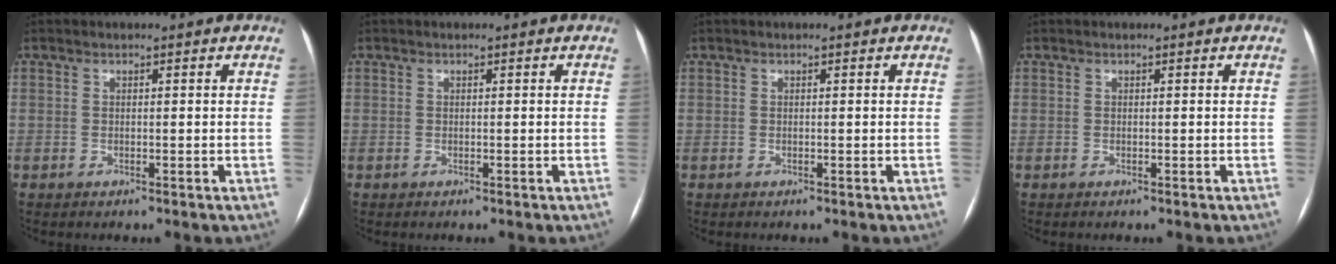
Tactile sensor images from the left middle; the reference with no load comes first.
{"total": 0.0}
{"total": 0.0}
{"total": 0.0}